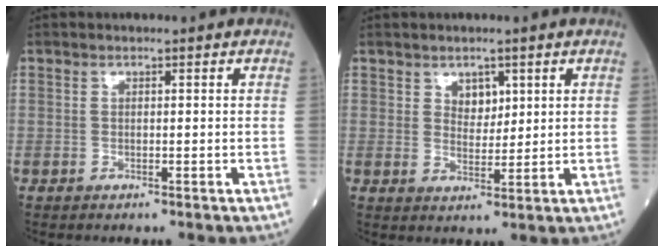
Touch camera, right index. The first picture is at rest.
{"total": 3.0, "force": [1.6, 1.9, 1.7], "torque": [-0.024, 0.000, 0.030]}